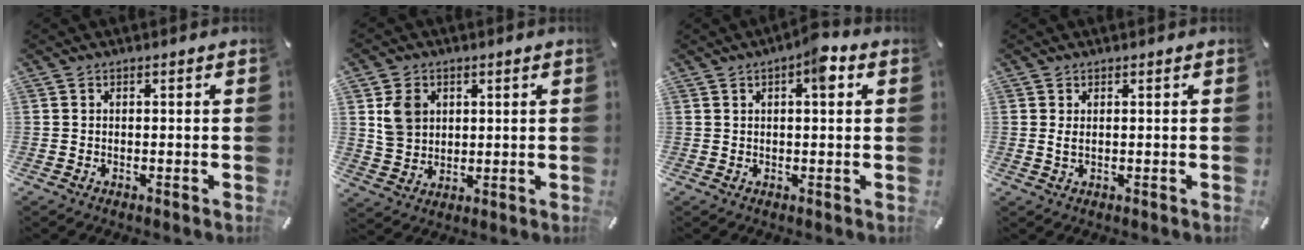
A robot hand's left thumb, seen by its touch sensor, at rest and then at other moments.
{"total": 6.8, "force": [2.2, 6.1, 2.2], "torque": [-0.050, 0.007, 0.040]}
{"total": 5.4, "force": [1.9, 2.0, 4.6], "torque": [-0.062, -0.004, 0.024]}
{"total": 1.5, "force": [0.4, 0.6, 1.3], "torque": [-0.027, 0.002, 0.006]}